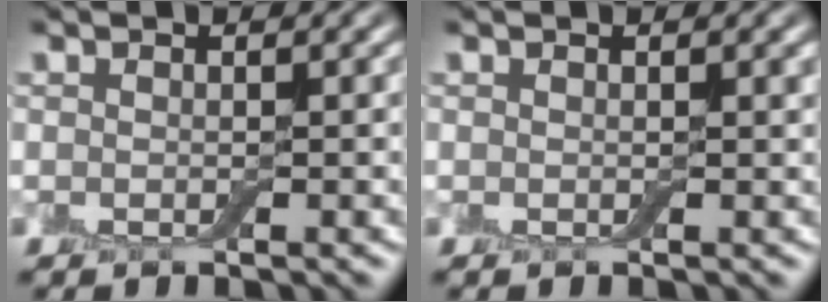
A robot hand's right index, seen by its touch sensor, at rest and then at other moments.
{"total": 0.5, "force": [0.3, 0.1, 0.4], "torque": [-0.003, 0.001, 0.005]}